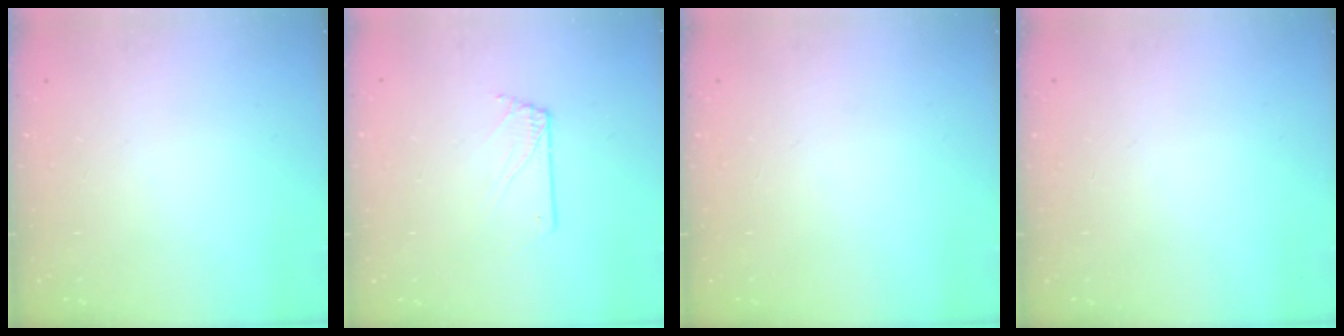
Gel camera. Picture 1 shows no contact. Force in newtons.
{"total": 1.7, "press": 1.7, "slide": 0.2}
{"total": 0.0}
{"total": 0.0}